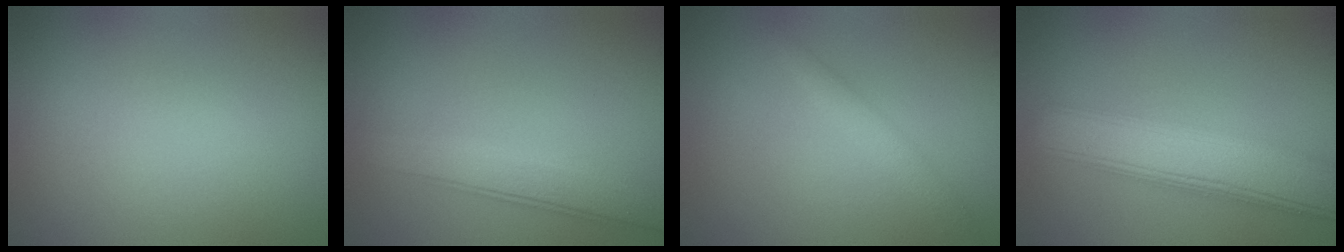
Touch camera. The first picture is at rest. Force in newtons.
{"total": 3.4, "press": 3.4, "slide": 0.2}
{"total": 1.3, "press": 1.3, "slide": 0.1}
{"total": 7.0, "press": 7.0, "slide": 0.6}